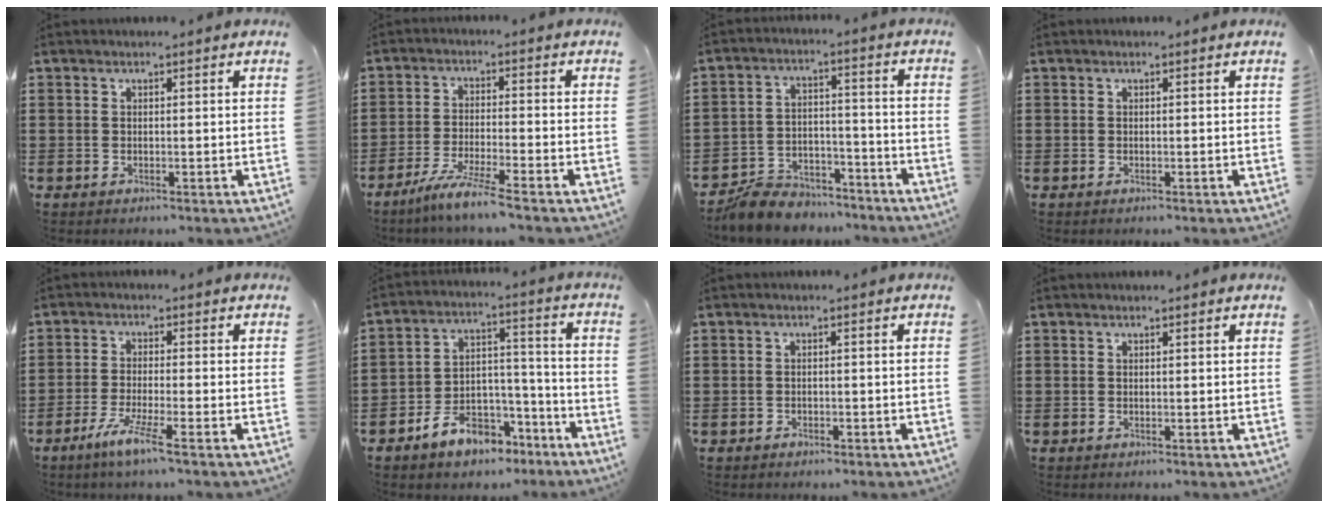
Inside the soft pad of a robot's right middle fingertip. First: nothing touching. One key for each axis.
{"total": 5.9, "fx": -4.9, "fy": -0.7, "fz": 3.2, "tx": -0.069, "ty": -0.022, "tz": -0.091}
{"total": 6.6, "fx": -6.4, "fy": 1.5, "fz": 0.7, "tx": -0.021, "ty": 0.017, "tz": -0.128}
{"total": 0.0}
{"total": 5.0, "fx": -3.4, "fy": -0.2, "fz": 3.7, "tx": -0.073, "ty": -0.011, "tz": -0.061}
{"total": 7.1, "fx": -5.9, "fy": 3.4, "fz": 1.8, "tx": -0.034, "ty": 0.026, "tz": -0.113}
{"total": 0.8, "fx": -0.7, "fy": 0.3, "fz": 0.2, "tx": -0.006, "ty": -0.003, "tz": -0.014}
{"total": 0.0}